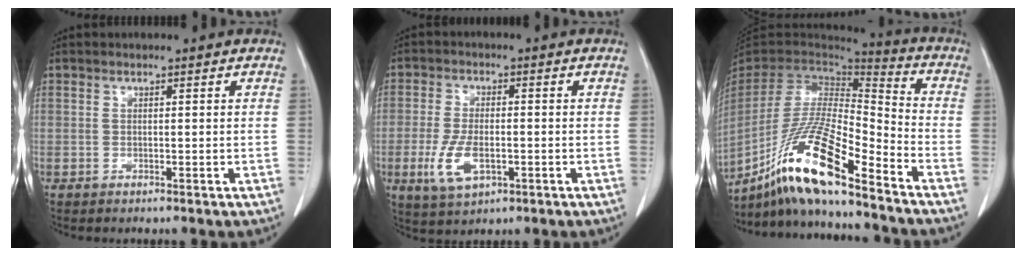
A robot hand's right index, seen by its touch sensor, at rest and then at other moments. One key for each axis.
{"total": 6.9, "fx": -2.2, "fy": 3.1, "fz": 5.7, "tx": -0.123, "ty": -0.007, "tz": -0.035}
{"total": 18.2, "fx": -12.4, "fy": 1.7, "fz": 13.2, "tx": -0.271, "ty": -0.022, "tz": -0.233}